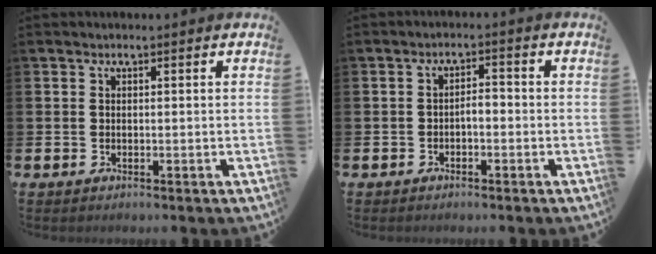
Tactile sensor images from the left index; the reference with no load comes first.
{"total": 1.6, "force": [-0.9, 0.7, 1.1], "torque": [-0.015, 0.002, -0.023]}